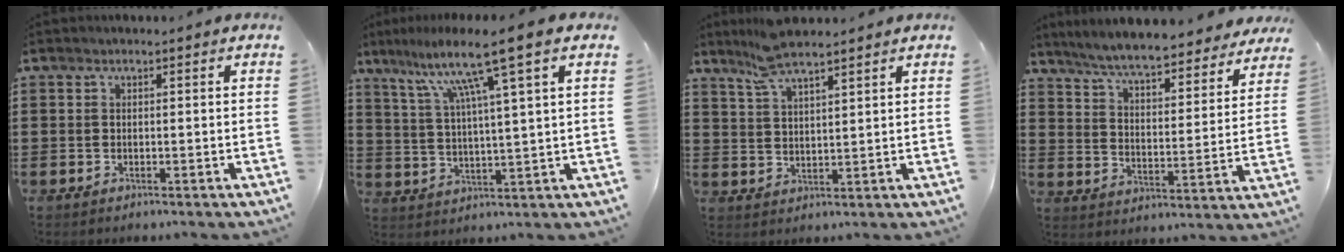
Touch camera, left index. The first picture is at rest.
{"total": 10.5, "force": [6.7, -0.4, 8.1], "torque": [-0.176, -0.019, 0.106]}
{"total": 6.3, "force": [5.3, 0.9, 3.2], "torque": [-0.078, -0.006, 0.098]}
{"total": 6.7, "force": [6.3, -0.2, 2.3], "torque": [-0.072, -0.042, 0.108]}